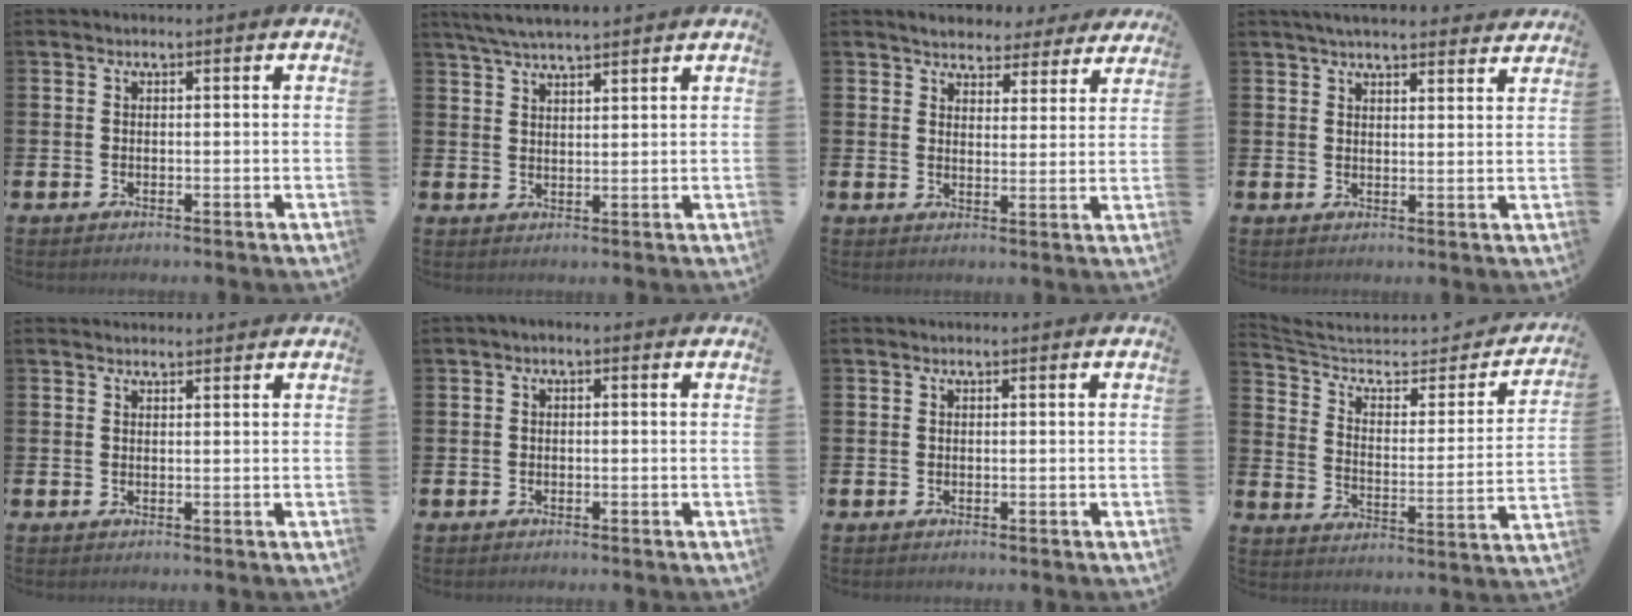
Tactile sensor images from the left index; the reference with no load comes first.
{"total": 4.7, "force": [4.5, 0.3, 1.5], "torque": [-0.037, -0.014, 0.081]}
{"total": 4.4, "force": [4.2, 1.3, 0.2], "torque": [-0.009, -0.028, 0.071]}
{"total": 4.3, "force": [4.1, 0.6, 1.2], "torque": [-0.028, -0.013, 0.075]}
{"total": 1.2, "force": [1.2, 0.2, 0.1], "torque": [0.010, -0.003, 0.020]}
{"total": 0.8, "force": [-0.5, 0.3, 0.5], "torque": [-0.006, -0.003, -0.012]}
{"total": 0.0}
{"total": 6.4, "force": [5.0, 2.9, 2.7], "torque": [-0.074, -0.039, 0.078]}